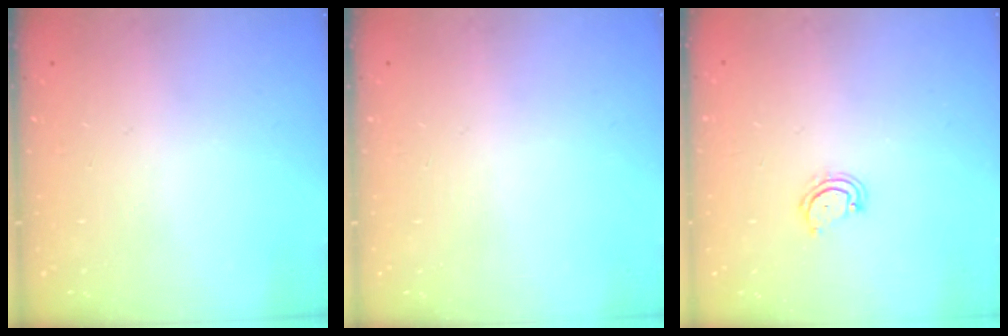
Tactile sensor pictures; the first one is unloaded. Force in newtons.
{"total": 0.0}
{"total": 4.1, "press": 4.1, "slide": 0.3}